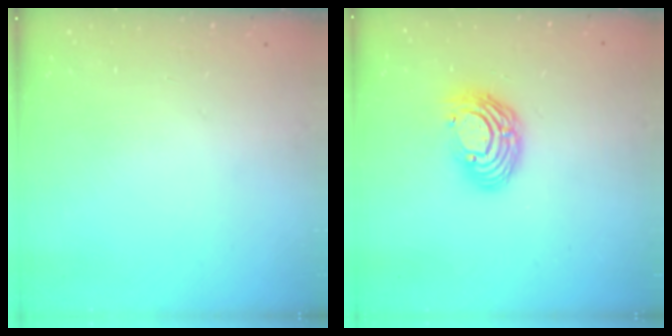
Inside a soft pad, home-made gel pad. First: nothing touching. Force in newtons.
{"total": 10.9, "press": 10.9, "slide": 0.8}